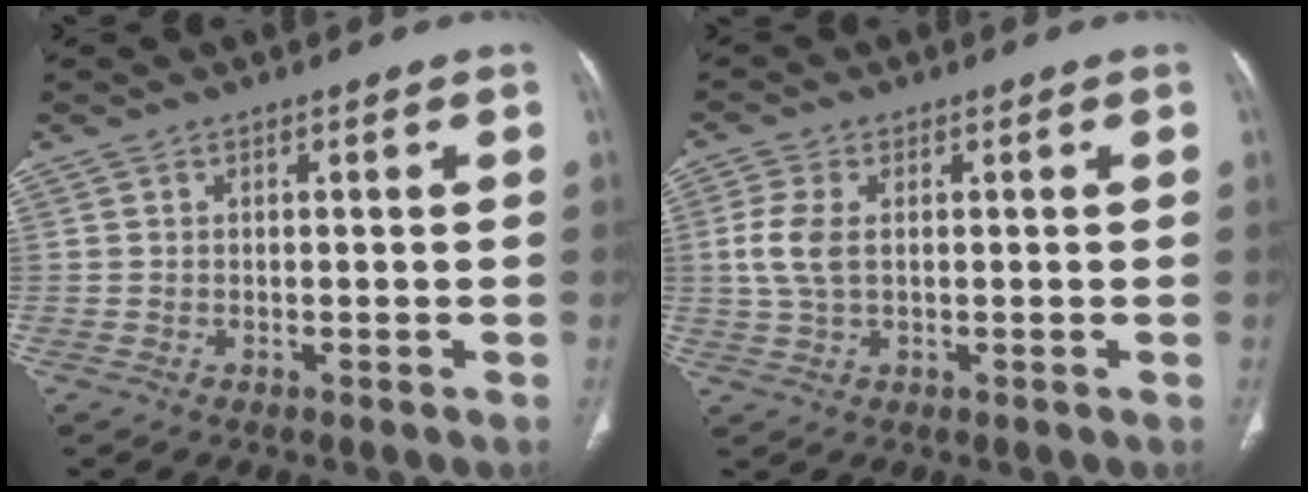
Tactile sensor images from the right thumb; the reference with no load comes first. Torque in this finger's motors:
{"motor_torque": [-0.01, -0.05, 0.84, -0.66, 0.15]}